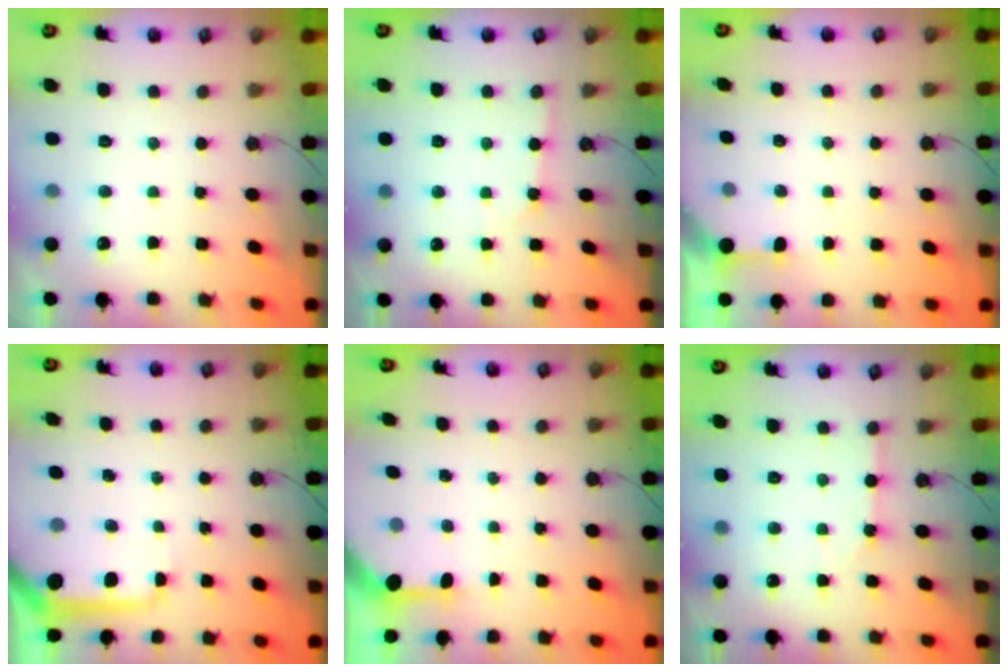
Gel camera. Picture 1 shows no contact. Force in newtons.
{"total": 1.0, "press": 1.0, "slide": 0.2}
{"total": 2.2, "press": 2.2, "slide": 0.3}
{"total": 9.1, "press": 9.1, "slide": 0.9}
{"total": 3.2, "press": 3.2, "slide": 0.3}
{"total": 4.5, "press": 4.4, "slide": 0.6}